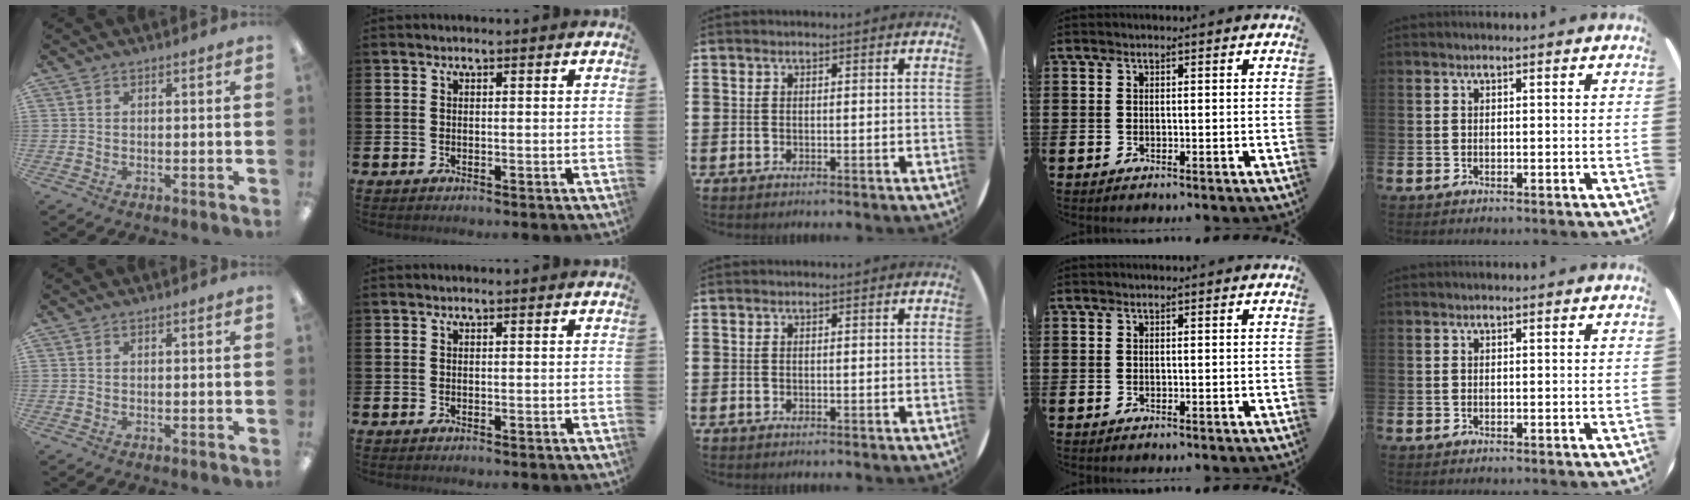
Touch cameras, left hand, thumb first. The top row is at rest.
{}